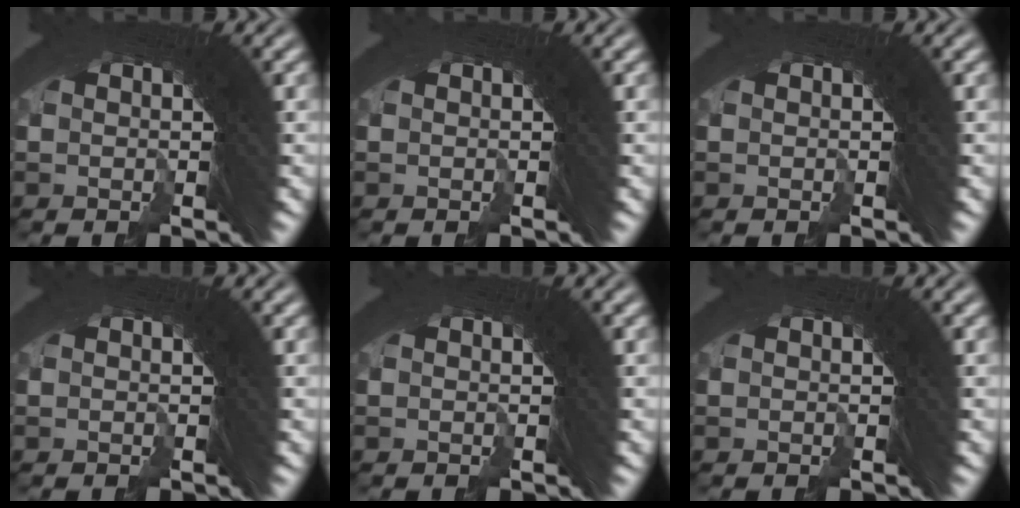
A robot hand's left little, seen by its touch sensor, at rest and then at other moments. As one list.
[{"total": 0.0}, {"total": 0.0}, {"total": 0.0}, {"total": 0.0}, {"total": 0.0}]